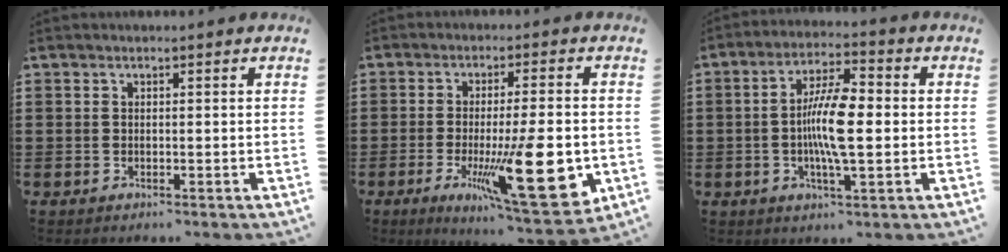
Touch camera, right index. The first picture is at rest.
{"total": 17.6, "force": [-4.3, 4.2, 16.5], "torque": [-0.254, -0.018, -0.050]}
{"total": 9.6, "force": [-0.7, 2.5, 9.2], "torque": [-0.181, -0.002, -0.017]}